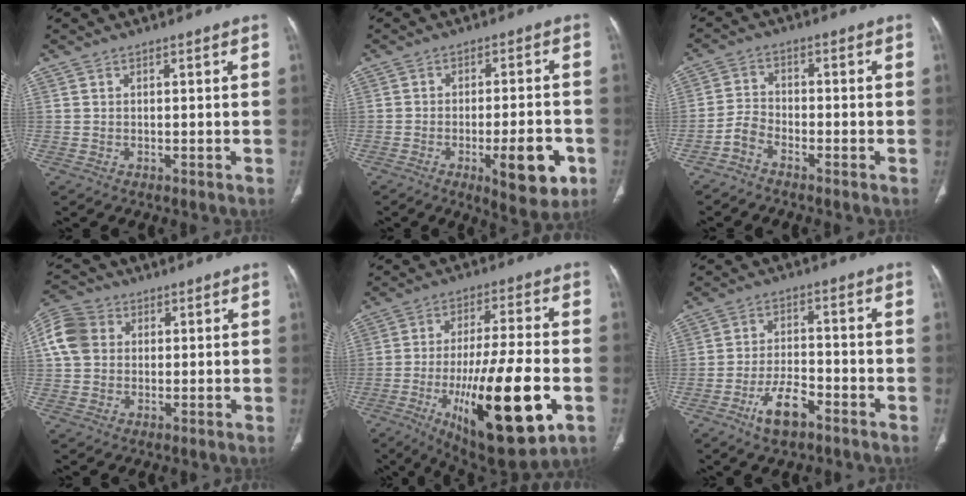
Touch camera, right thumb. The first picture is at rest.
{"total": 11.3, "force": [-4.4, 3.5, 9.8], "torque": [-0.123, 0.010, -0.057]}
{"total": 3.4, "force": [-2.6, 1.5, 1.5], "torque": [-0.032, 0.017, -0.057]}
{"total": 8.5, "force": [1.7, 6.9, 4.5], "torque": [-0.084, 0.015, 0.024]}
{"total": 24.8, "force": [-7.7, 7.2, 22.4], "torque": [-0.361, -0.003, -0.107]}
{"total": 7.9, "force": [-4.6, 3.3, 5.4], "torque": [-0.096, 0.026, -0.081]}